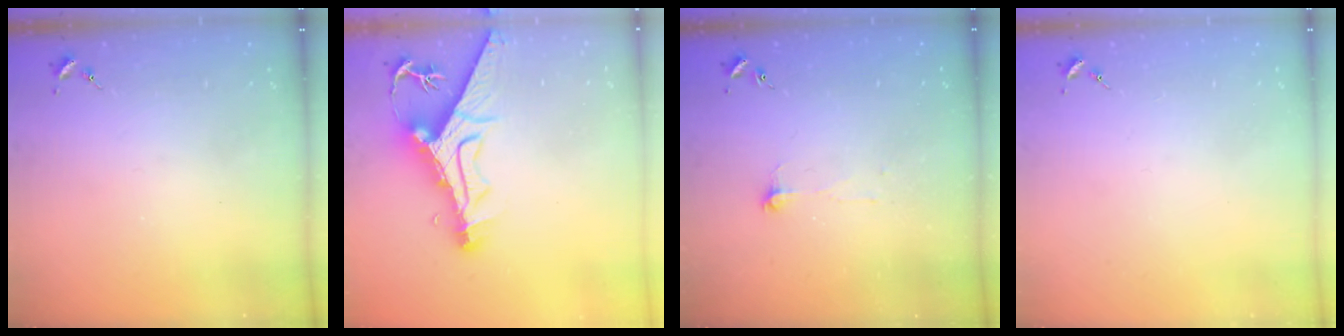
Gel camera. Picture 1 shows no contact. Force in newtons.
{"total": 13.6, "press": 13.5, "slide": 1.4}
{"total": 4.7, "press": 4.6, "slide": 0.3}
{"total": 0.0}